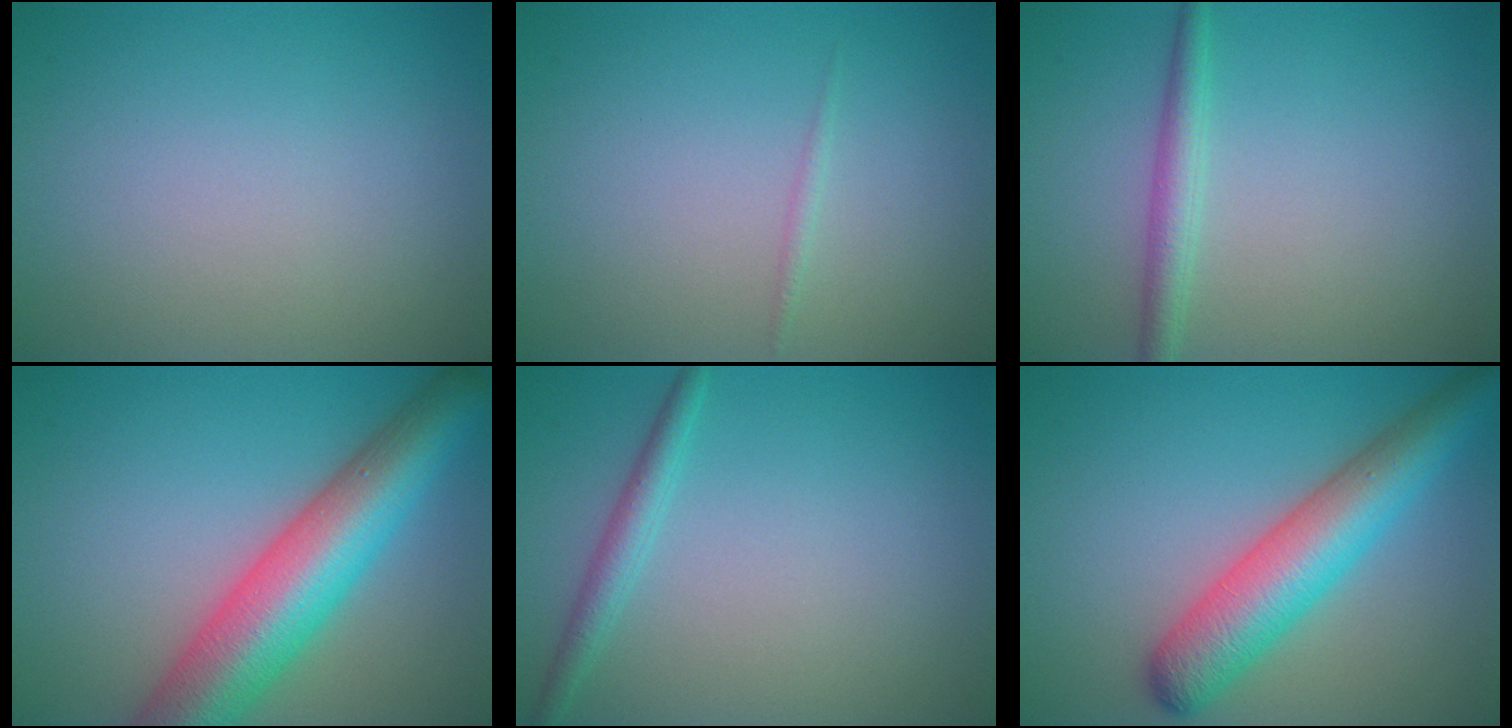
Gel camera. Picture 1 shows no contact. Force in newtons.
{"total": 0.6, "press": 0.6, "slide": 0.0}
{"total": 2.2, "press": 2.2, "slide": 0.1}
{"total": 9.9, "press": 9.9, "slide": 0.4}
{"total": 2.0, "press": 2.0, "slide": 0.1}
{"total": 7.2, "press": 7.2, "slide": 0.3}